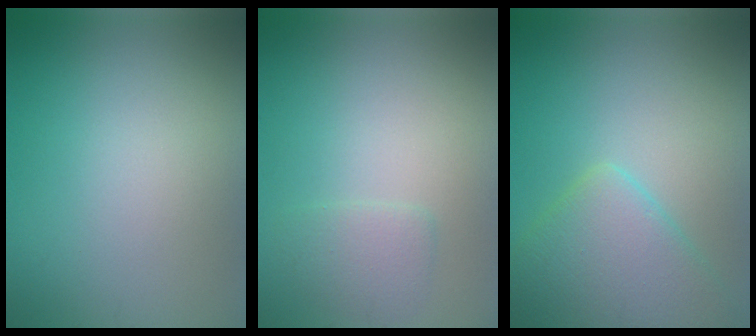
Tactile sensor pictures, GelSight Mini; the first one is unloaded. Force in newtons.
{"total": 1.7, "press": 1.6, "slide": 0.2}
{"total": 5.4, "press": 5.4, "slide": 0.3}